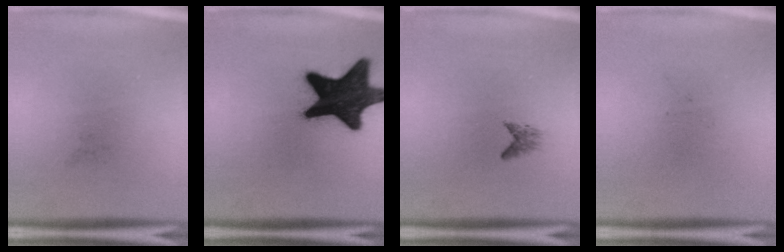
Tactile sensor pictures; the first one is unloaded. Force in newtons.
{"total": 18.5}
{"total": 1.1}
{"total": 0.0}